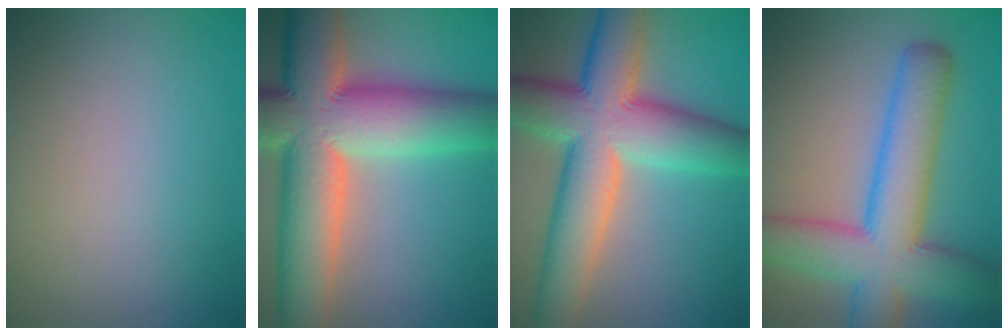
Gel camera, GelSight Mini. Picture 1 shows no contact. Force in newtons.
{"total": 15.1, "press": 15.1, "slide": 1.0}
{"total": 12.0, "press": 11.9, "slide": 0.5}
{"total": 9.9, "press": 9.9, "slide": 0.4}